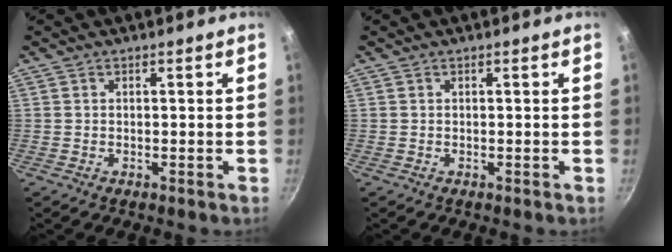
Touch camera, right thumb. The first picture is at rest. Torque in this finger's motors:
{"motor_torque": [0.00, 0.00, 0.05, -0.05, 0.00]}